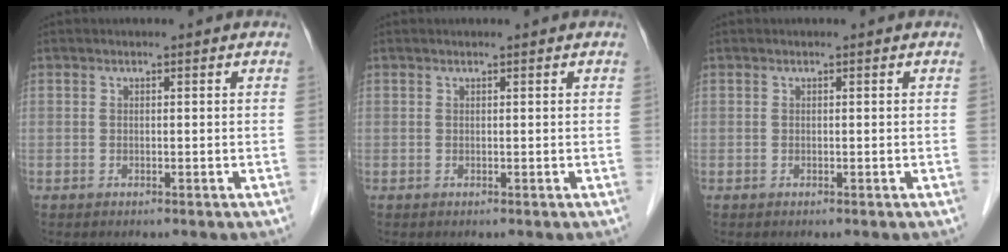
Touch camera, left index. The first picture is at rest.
{"total": 0.7, "force": [0.7, 0.0, 0.2], "torque": [-0.004, 0.008, 0.013]}
{"total": 0.0}